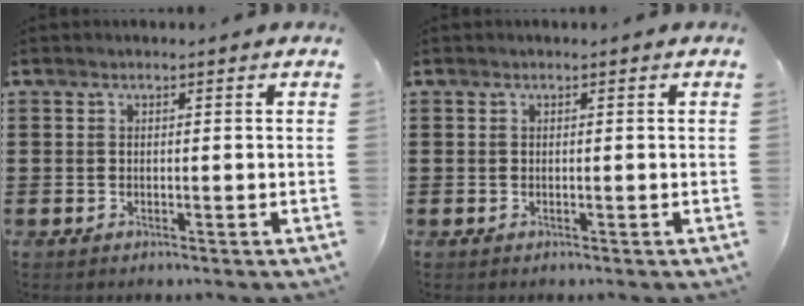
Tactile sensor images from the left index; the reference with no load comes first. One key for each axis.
{"total": 0.0}